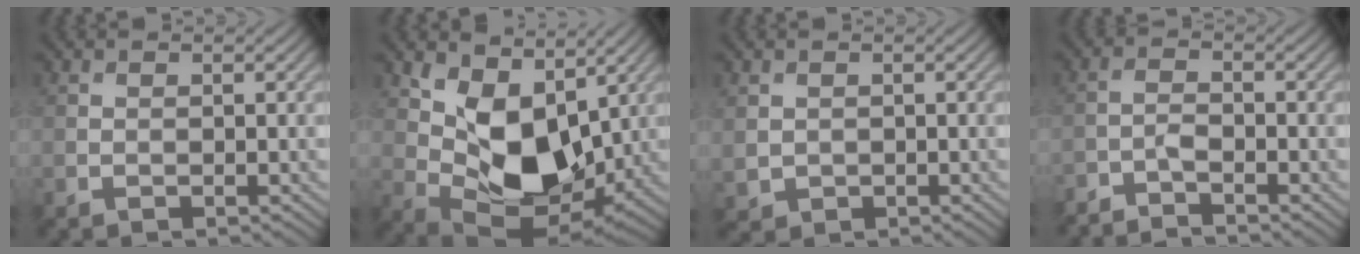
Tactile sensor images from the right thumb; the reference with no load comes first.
{"total": 11.4, "force": [3.2, 7.0, 8.5], "torque": [-0.165, -0.012, 0.062]}
{"total": 1.9, "force": [0.4, 1.7, 0.7], "torque": [-0.028, -0.008, 0.012]}
{"total": 3.2, "force": [-3.0, 0.4, 1.1], "torque": [-0.026, -0.003, -0.066]}